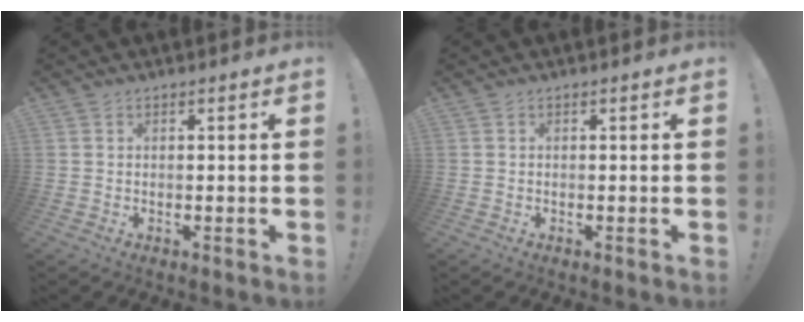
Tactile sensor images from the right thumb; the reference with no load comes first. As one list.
[{"total": 0.0}]